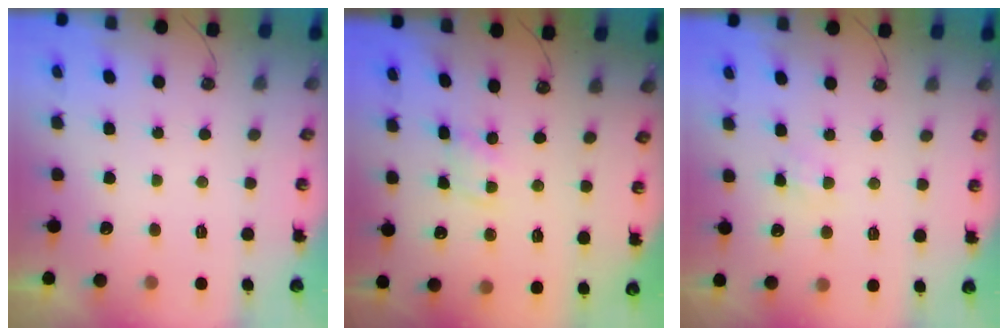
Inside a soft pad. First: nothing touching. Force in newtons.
{"total": 2.8, "press": 2.8, "slide": 0.3}
{"total": 5.9, "press": 5.8, "slide": 0.7}